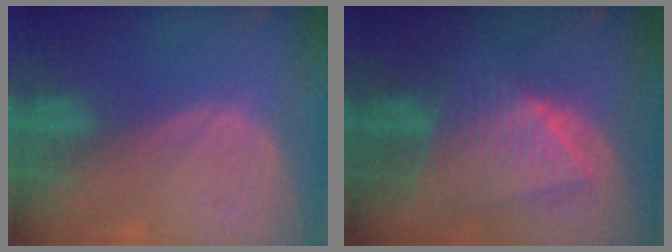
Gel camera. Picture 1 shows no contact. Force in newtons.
{"total": 9.1, "press": 8.0, "slide": 4.3}